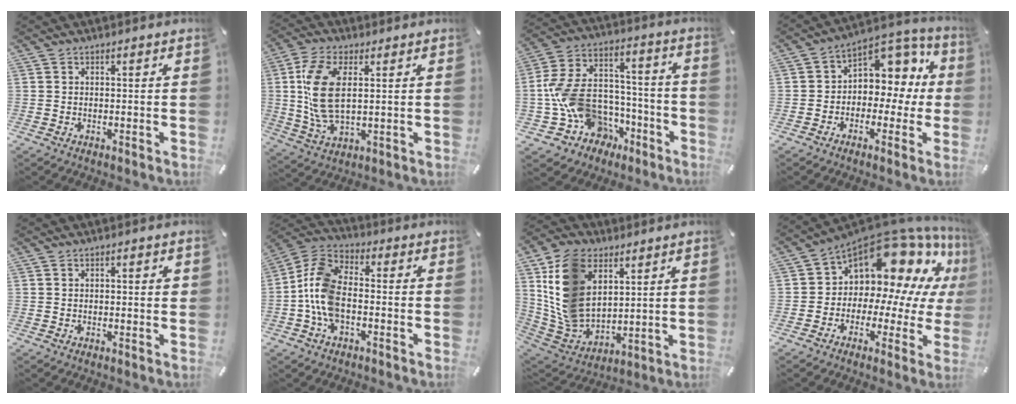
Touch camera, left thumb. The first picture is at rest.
{"total": 11.7, "force": [2.1, 6.2, 9.8], "torque": [-0.216, -0.008, 0.037]}
{"total": 16.9, "force": [-4.4, 13.7, 8.9], "torque": [-0.174, 0.011, -0.063]}
{"total": 7.8, "force": [1.4, 6.9, 3.4], "torque": [-0.046, -0.015, 0.028]}
{"total": 0.8, "force": [0.1, 0.3, 0.7], "torque": [-0.012, 0.003, 0.001]}
{"total": 10.3, "force": [-3.4, 6.2, 7.5], "torque": [-0.175, 0.006, -0.064]}
{"total": 15.7, "force": [5.9, 11.6, 8.8], "torque": [-0.201, -0.019, 0.118]}
{"total": 15.6, "force": [9.9, 9.0, 8.0], "torque": [-0.119, -0.097, 0.168]}